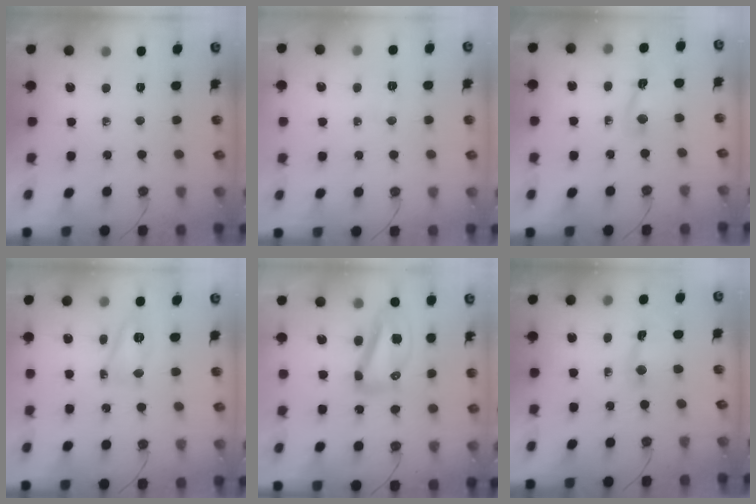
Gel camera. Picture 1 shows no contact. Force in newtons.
{"total": 4.3, "press": 4.2, "slide": 0.4}
{"total": 3.0, "press": 3.0, "slide": 0.3}
{"total": 10.3, "press": 10.3, "slide": 0.8}
{"total": 12.7, "press": 12.5, "slide": 1.8}
{"total": 1.9, "press": 1.9, "slide": 0.4}